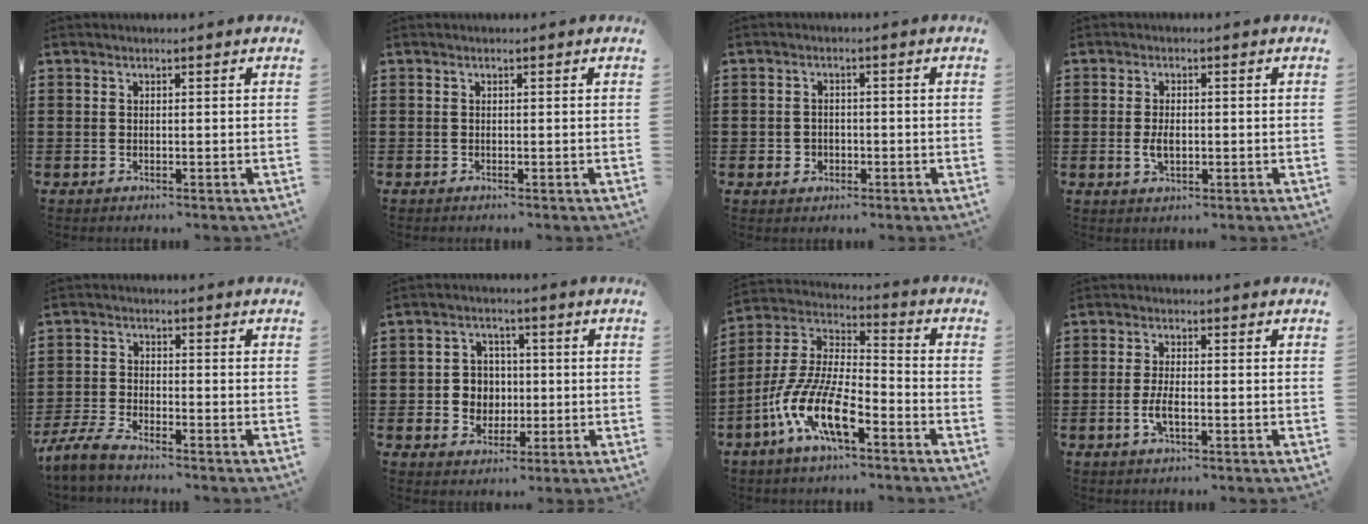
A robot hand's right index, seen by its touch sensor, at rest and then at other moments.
{"total": 0.0}
{"total": 1.8, "force": [-0.8, 1.6, 0.5], "torque": [-0.015, 0.001, -0.018]}
{"total": 3.0, "force": [-0.4, 1.7, 2.5], "torque": [-0.055, -0.001, -0.010]}
{"total": 4.4, "force": [-4.1, 0.0, 1.7], "torque": [-0.058, -0.014, -0.085]}
{"total": 4.9, "force": [-0.3, 4.7, 1.4], "torque": [-0.037, 0.011, -0.011]}
{"total": 11.9, "force": [-6.9, 3.5, 9.1], "torque": [-0.224, -0.016, -0.141]}
{"total": 3.2, "force": [-1.0, 1.0, 2.9], "torque": [-0.057, -0.002, -0.019]}